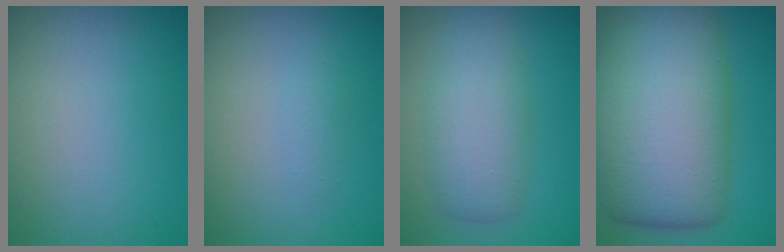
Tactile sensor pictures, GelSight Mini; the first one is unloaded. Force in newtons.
{"total": 0.8, "press": 0.8, "slide": 0.0}
{"total": 4.9, "press": 4.9, "slide": 0.1}
{"total": 14.9, "press": 14.9, "slide": 0.5}